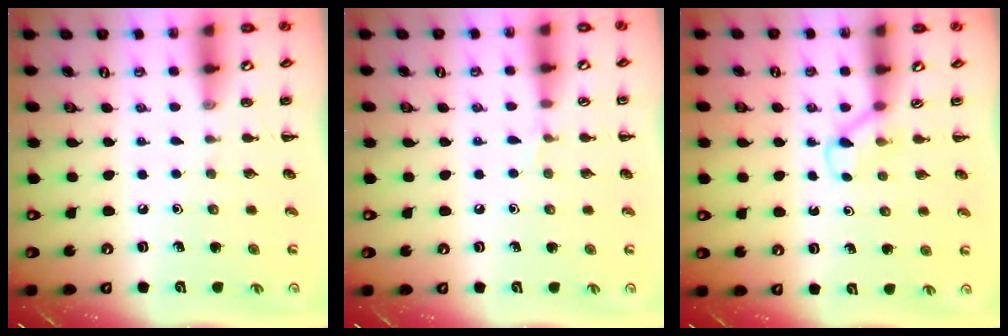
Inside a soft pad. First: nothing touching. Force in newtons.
{"total": 3.1, "press": 2.9, "slide": 1.2}
{"total": 2.5, "press": 2.3, "slide": 0.9}